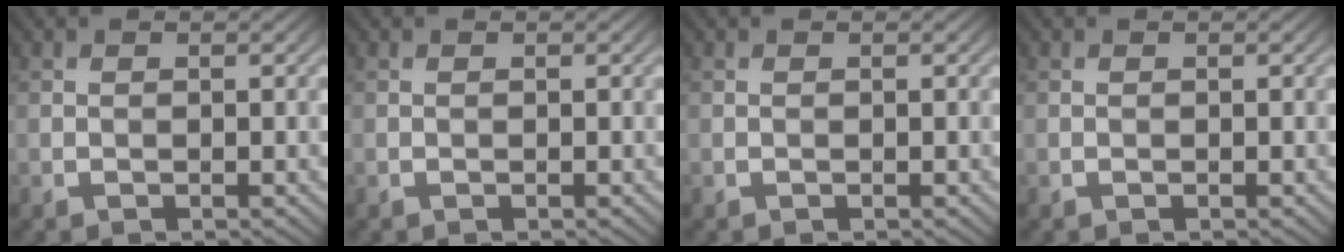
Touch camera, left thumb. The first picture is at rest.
{"total": 0.0}
{"total": 0.0}
{"total": 0.0}